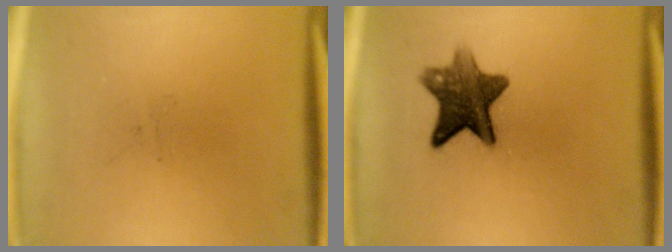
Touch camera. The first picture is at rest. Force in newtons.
{"total": 9.1}